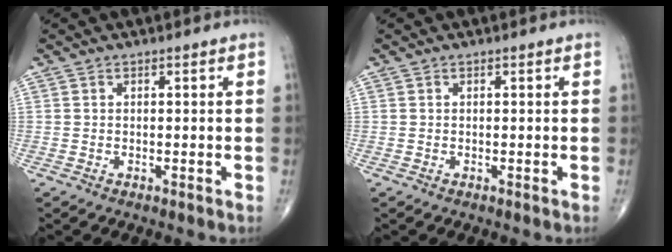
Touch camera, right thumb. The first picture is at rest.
{"total": 0.0}